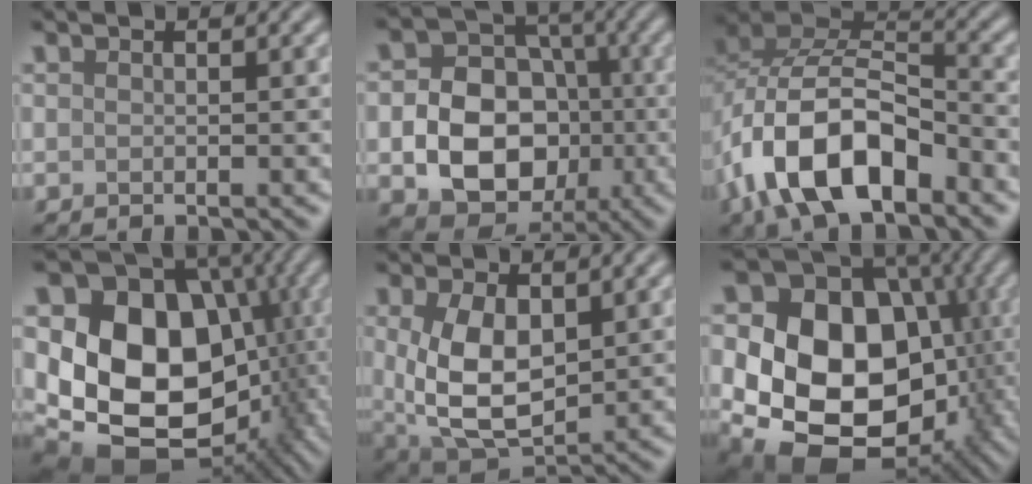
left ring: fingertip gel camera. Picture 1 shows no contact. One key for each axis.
{"total": 9.3, "fx": -2.2, "fy": 7.2, "fz": 5.5, "tx": -0.090, "ty": -0.007, "tz": -0.043}
{"total": 11.0, "fx": -5.0, "fy": 5.8, "fz": 7.9, "tx": -0.148, "ty": 0.013, "tz": -0.099}
{"total": 16.5, "fx": -0.9, "fy": 13.0, "fz": 10.1, "tx": -0.161, "ty": -0.024, "tz": -0.002}
{"total": 7.7, "fx": 0.9, "fy": 4.5, "fz": 6.2, "tx": -0.133, "ty": -0.010, "tz": 0.021}
{"total": 18.1, "fx": -2.1, "fy": 14.1, "fz": 11.2, "tx": -0.150, "ty": -0.021, "tz": -0.033}